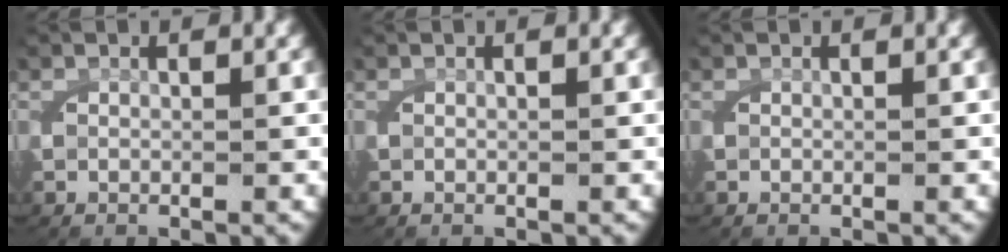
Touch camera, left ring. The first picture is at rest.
{"total": 0.0}
{"total": 0.0}